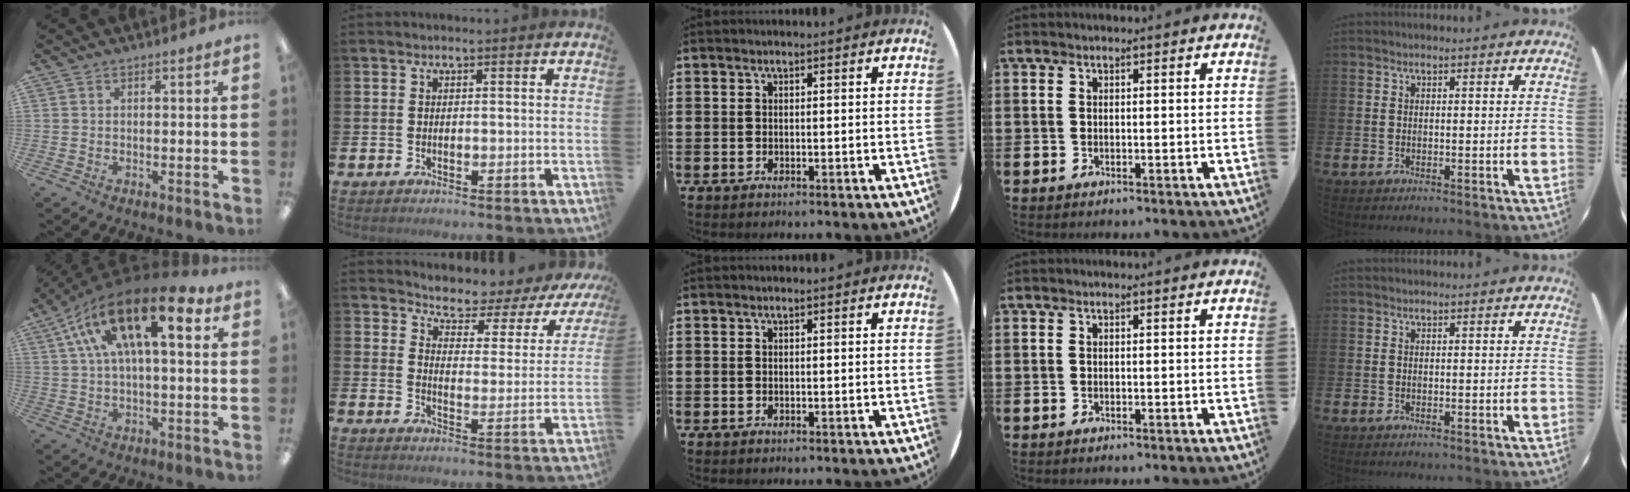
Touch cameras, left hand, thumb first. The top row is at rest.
{"thumb": {"total": 20.8, "force": [9.5, 8.4, 16.4], "torque": [-0.294, -0.027, 0.152]}, "index": {"total": 4.7, "force": [4.6, 1.2, 0.3], "torque": [-0.026, -0.048, 0.069]}}